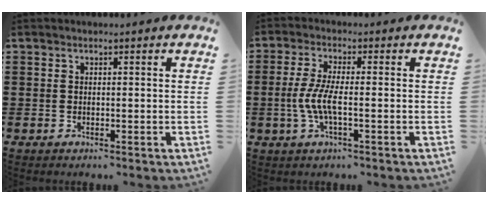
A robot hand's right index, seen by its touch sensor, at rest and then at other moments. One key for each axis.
{"total": 5.4, "fx": -1.3, "fy": 1.1, "fz": 5.2, "tx": -0.126, "ty": -0.010, "tz": -0.035}